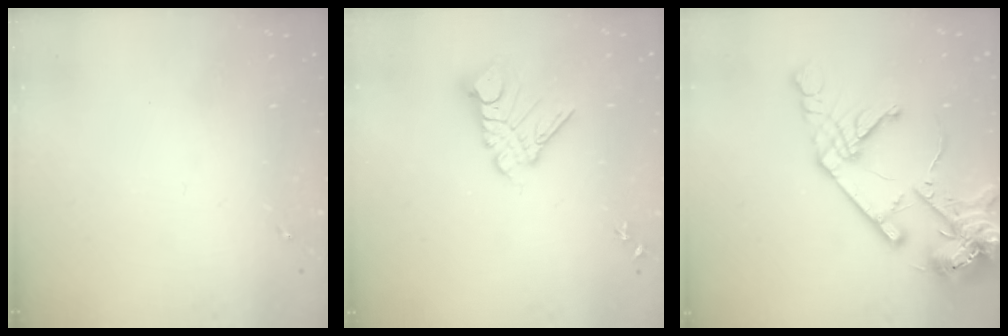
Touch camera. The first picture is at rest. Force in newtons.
{"total": 11.6, "press": 11.6, "slide": 1.2}
{"total": 20.4, "press": 20.2, "slide": 2.9}